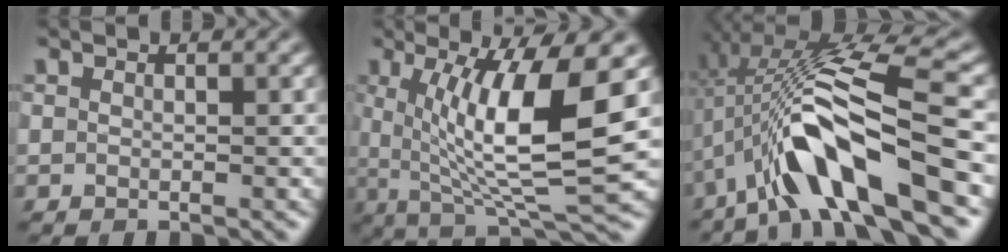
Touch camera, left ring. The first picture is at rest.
{"total": 11.0, "force": [1.7, 2.5, 10.6], "torque": [-0.170, -0.012, 0.036]}
{"total": 11.4, "force": [-3.5, 2.9, 10.4], "torque": [-0.193, 0.021, -0.065]}